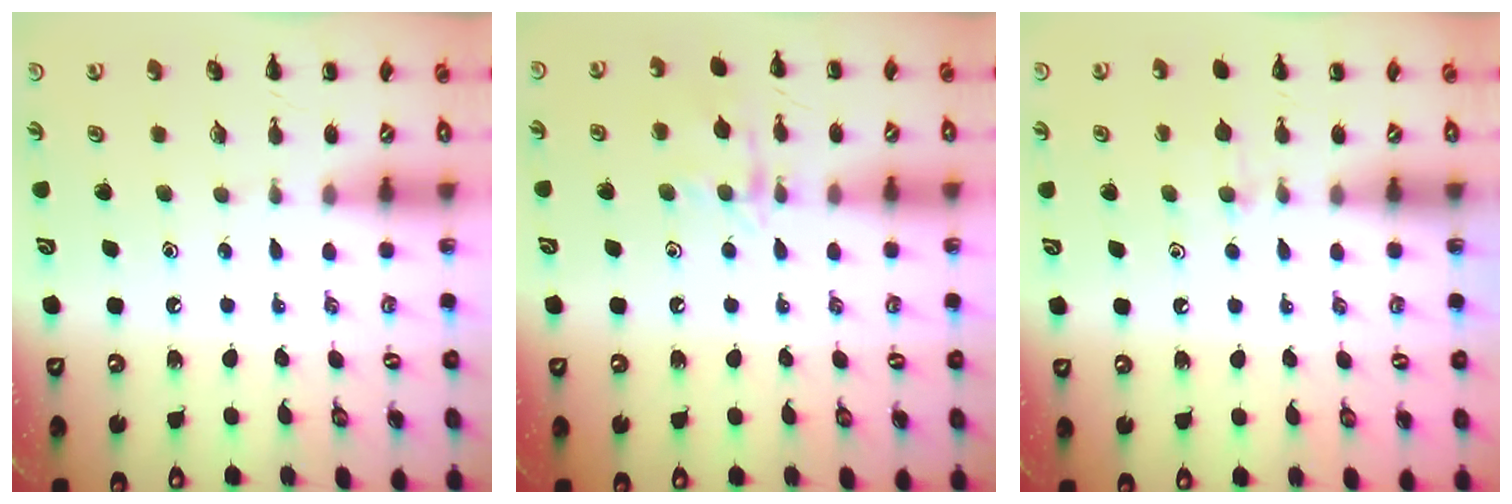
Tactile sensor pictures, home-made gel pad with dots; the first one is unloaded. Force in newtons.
{"total": 9.6, "press": 9.6, "slide": 0.7}
{"total": 5.7, "press": 5.5, "slide": 1.8}